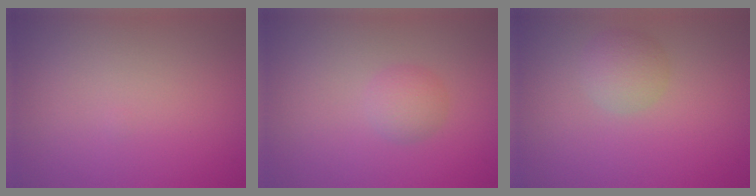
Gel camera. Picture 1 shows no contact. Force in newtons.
{"total": 1.7, "press": 1.7, "slide": 0.1}
{"total": 2.2, "press": 2.2, "slide": 0.1}